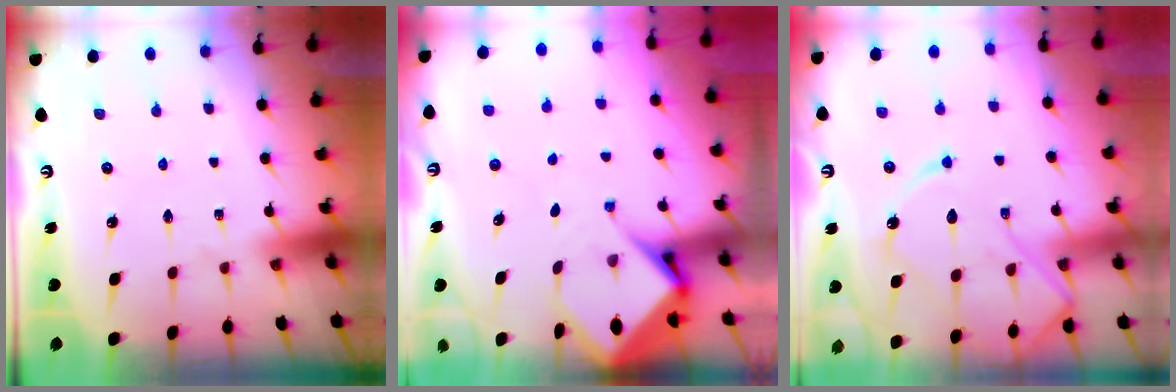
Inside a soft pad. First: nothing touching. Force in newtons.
{"total": 7.7, "press": 7.6, "slide": 0.6}
{"total": 13.7, "press": 13.6, "slide": 1.3}